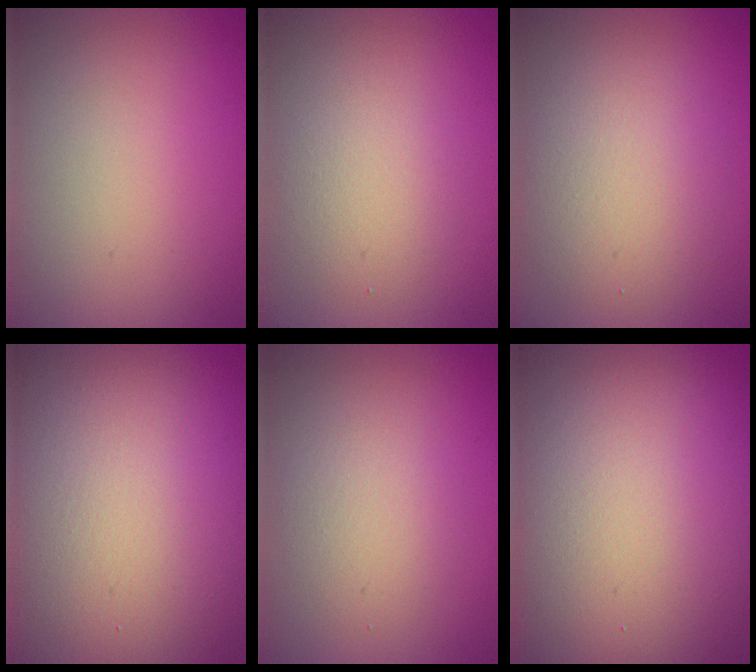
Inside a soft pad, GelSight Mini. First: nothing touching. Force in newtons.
{"total": 2.8, "press": 2.8, "slide": 0.1}
{"total": 4.3, "press": 4.3, "slide": 0.2}
{"total": 18.5, "press": 18.5, "slide": 1.2}
{"total": 2.7, "press": 2.7, "slide": 0.1}
{"total": 18.1, "press": 18.1, "slide": 1.5}